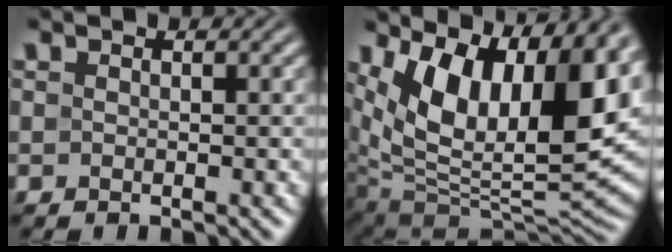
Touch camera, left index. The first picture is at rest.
{"total": 14.8, "force": [5.9, 7.9, 11.1], "torque": [-0.188, 0.010, 0.102]}